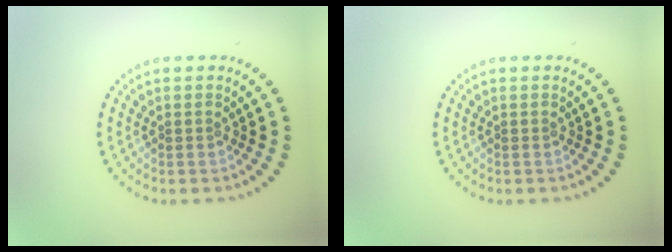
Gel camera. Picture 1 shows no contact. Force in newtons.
{"total": 0.0}